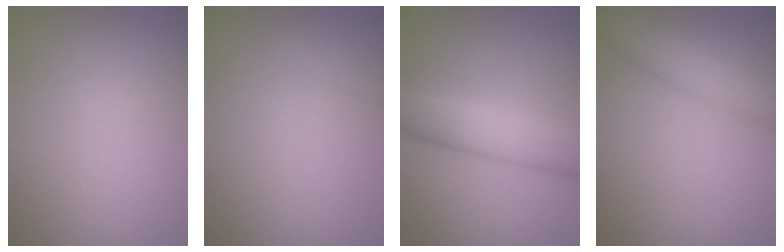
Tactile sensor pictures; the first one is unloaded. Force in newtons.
{"total": 0.6, "press": 0.6, "slide": 0.0}
{"total": 5.4, "press": 5.4, "slide": 0.1}
{"total": 4.8, "press": 4.8, "slide": 0.2}